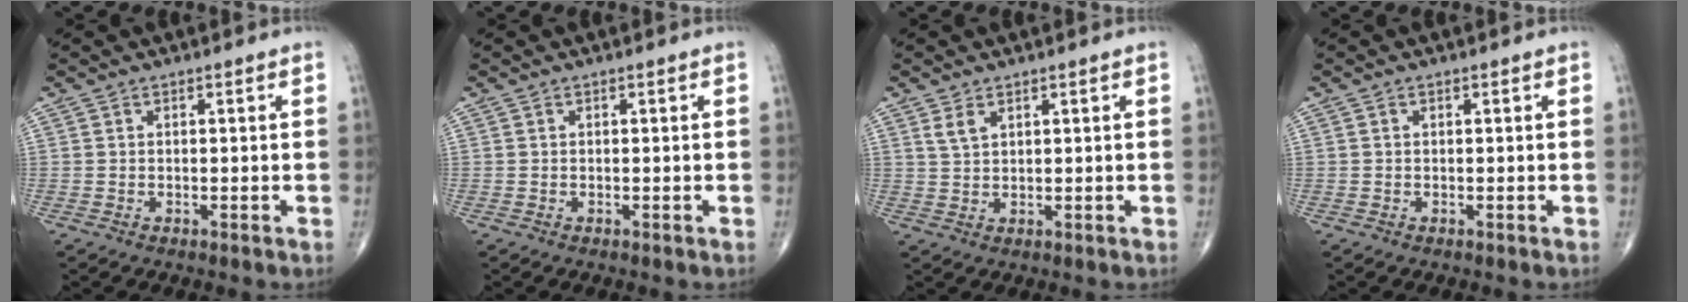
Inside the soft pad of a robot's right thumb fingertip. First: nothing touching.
{"total": 0.0}
{"total": 2.6, "force": [1.5, 1.4, 1.6], "torque": [-0.031, -0.002, 0.035]}
{"total": 0.0}